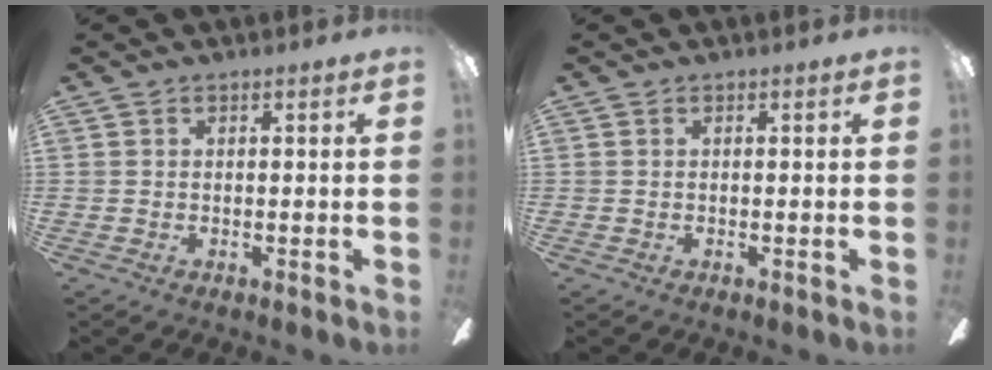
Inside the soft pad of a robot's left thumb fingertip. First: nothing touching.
{"total": 0.0}